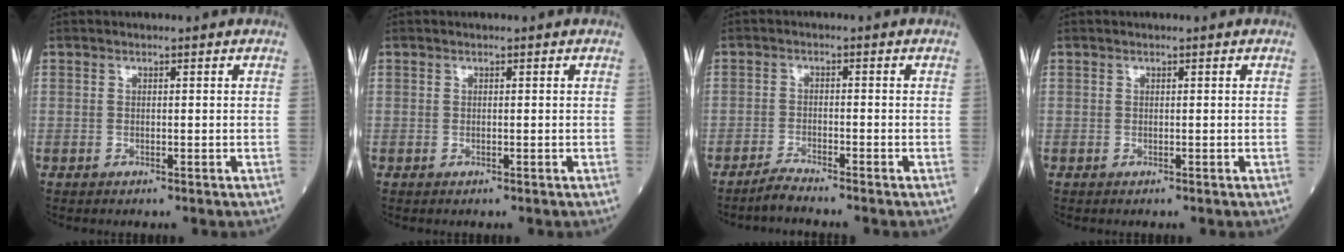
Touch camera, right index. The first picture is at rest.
{"total": 0.0}
{"total": 2.6, "force": [-2.5, -0.6, 0.5], "torque": [-0.015, -0.011, -0.052]}
{"total": 0.0}